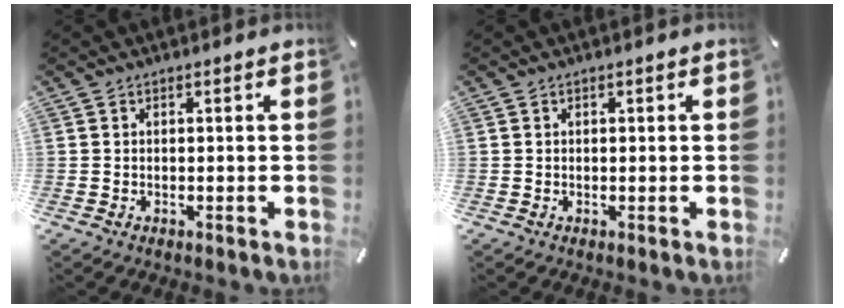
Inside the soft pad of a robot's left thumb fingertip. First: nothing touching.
{"total": 0.0}